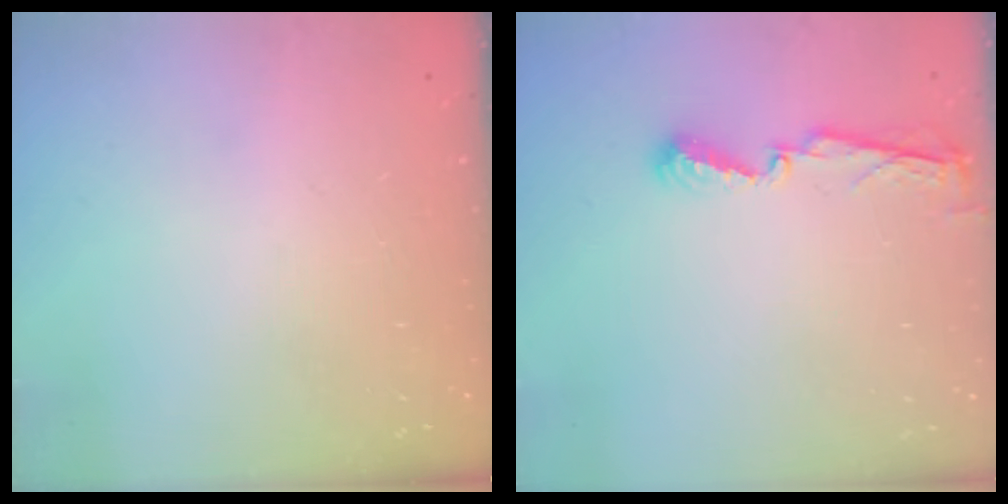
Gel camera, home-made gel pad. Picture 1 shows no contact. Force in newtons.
{"total": 5.1, "press": 5.1, "slide": 0.4}